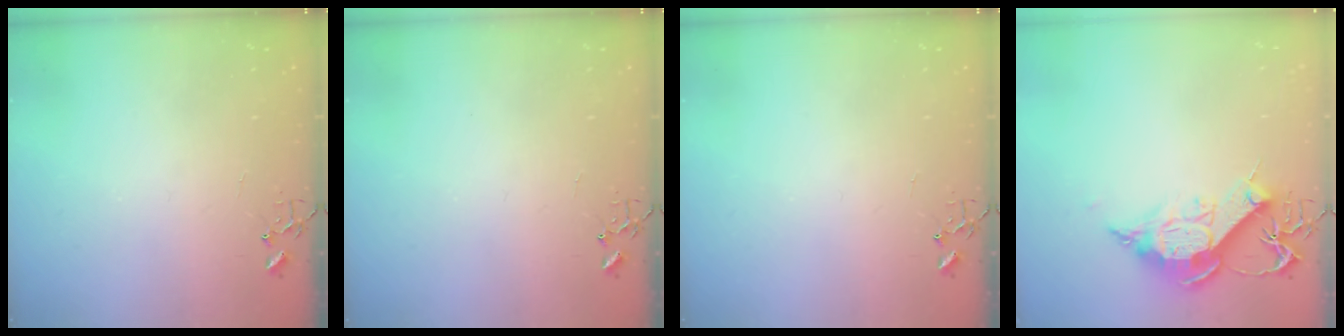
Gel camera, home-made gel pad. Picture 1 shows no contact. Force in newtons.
{"total": 0.0}
{"total": 0.0}
{"total": 13.0, "press": 13.0, "slide": 1.1}